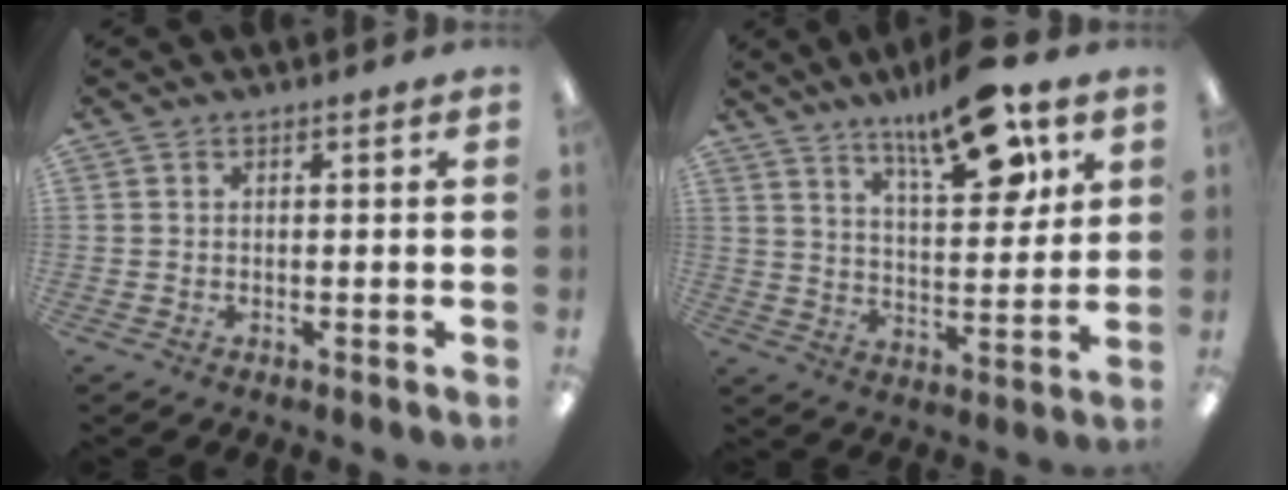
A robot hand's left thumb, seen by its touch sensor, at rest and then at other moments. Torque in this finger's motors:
{"motor_torque": [0.15, 0.15, 1.39, -1.38, 0.15]}